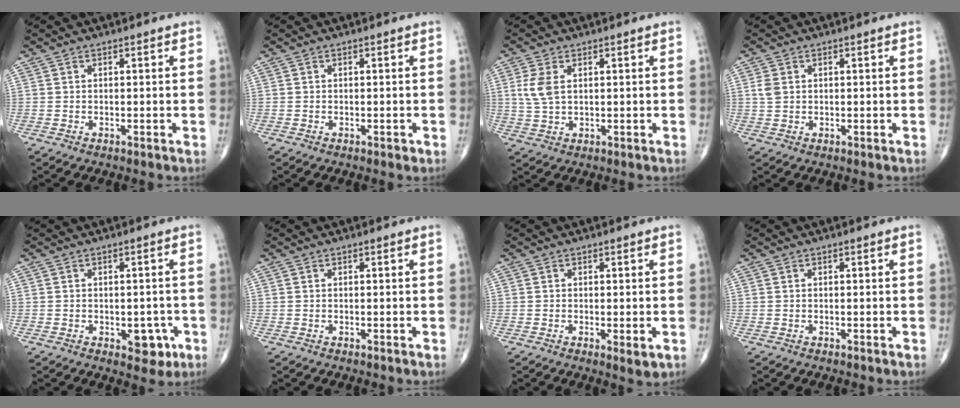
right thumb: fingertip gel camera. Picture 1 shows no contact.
{"total": 0.5, "force": [-0.3, 0.3, 0.3], "torque": [-0.002, 0.000, -0.004]}
{"total": 4.7, "force": [1.2, 2.7, 3.7], "torque": [-0.086, 0.000, 0.028]}
{"total": 2.2, "force": [0.5, 1.7, 1.4], "torque": [-0.029, 0.002, 0.012]}
{"total": 4.9, "force": [-1.7, 3.0, 3.4], "torque": [-0.013, 0.006, -0.017]}
{"total": 0.0}
{"total": 2.4, "force": [-0.5, 0.8, 2.2], "torque": [-0.034, -0.008, -0.007]}
{"total": 0.0}